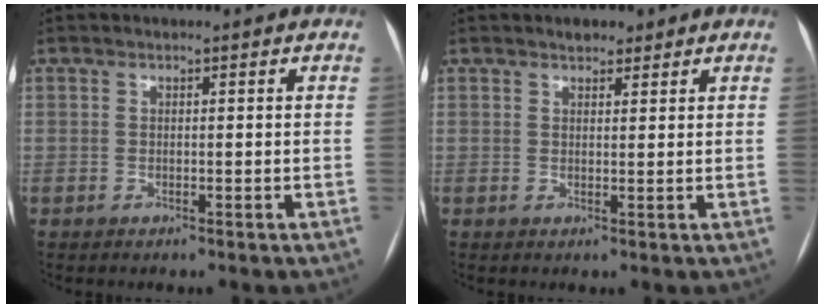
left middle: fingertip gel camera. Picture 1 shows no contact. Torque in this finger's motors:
{"motor_torque": [-0.14, 0.03, 0.10, 0.02]}